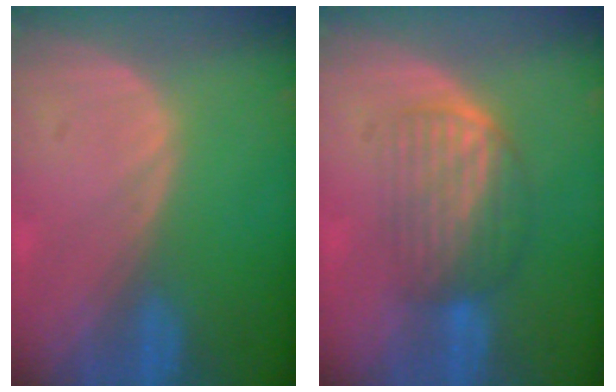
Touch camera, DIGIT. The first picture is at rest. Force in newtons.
{"total": 6.0, "press": 5.8, "slide": 1.5}